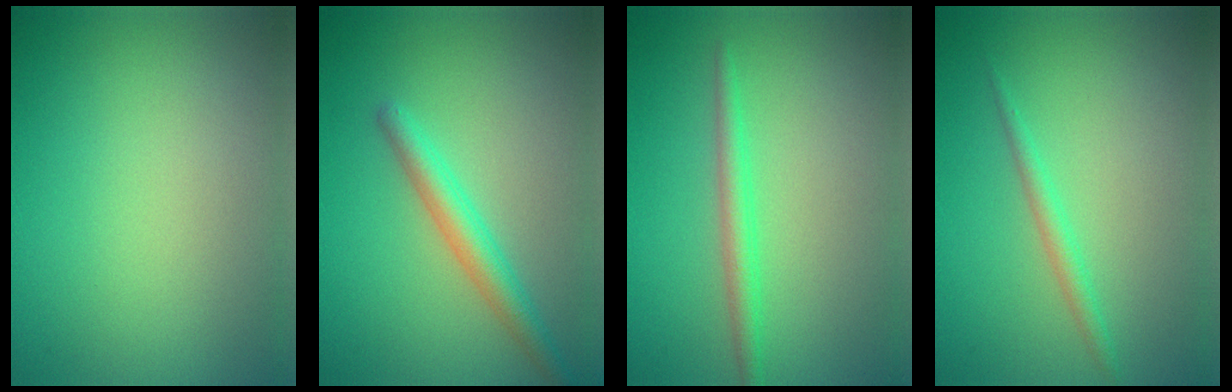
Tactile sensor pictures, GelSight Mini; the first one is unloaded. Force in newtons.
{"total": 3.0, "press": 3.0, "slide": 0.0}
{"total": 2.1, "press": 2.1, "slide": 0.0}
{"total": 1.4, "press": 1.4, "slide": 0.1}